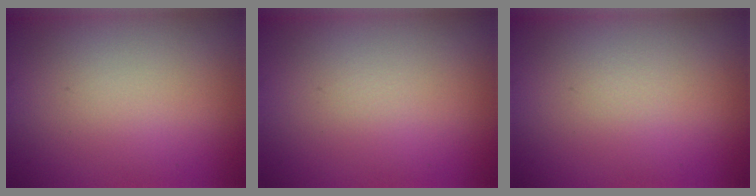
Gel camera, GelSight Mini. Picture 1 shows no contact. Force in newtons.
{"total": 0.0}
{"total": 0.0}